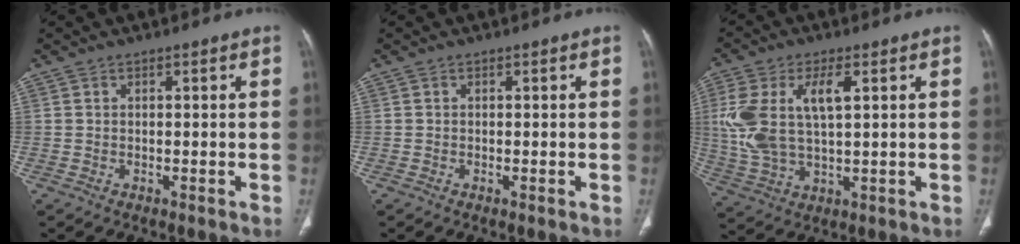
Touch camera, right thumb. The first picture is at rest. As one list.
[{"total": 0.0}, {"total": 13.3, "force": [2.9, 6.4, 11.3], "torque": [-0.255, 0.002, 0.067]}]